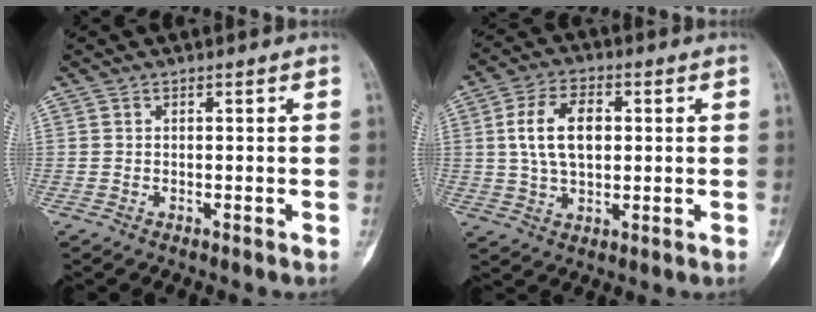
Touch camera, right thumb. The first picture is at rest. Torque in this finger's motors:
{"motor_torque": [1.04, 1.92, 0.53, -0.39, 0.16]}